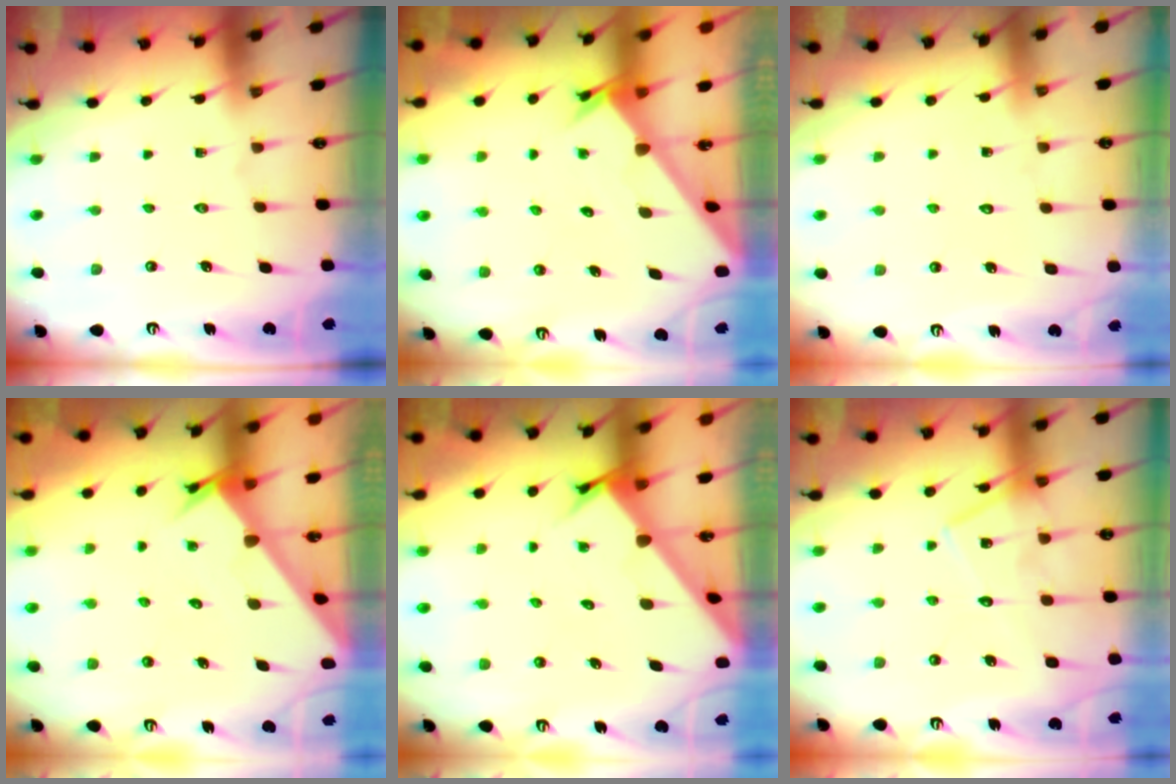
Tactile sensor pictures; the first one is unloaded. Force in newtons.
{"total": 2.4, "press": 2.4, "slide": 0.2}
{"total": 3.7, "press": 3.7, "slide": 0.3}
{"total": 2.8, "press": 2.8, "slide": 0.1}
{"total": 2.9, "press": 2.9, "slide": 0.2}
{"total": 14.7, "press": 14.7, "slide": 1.1}